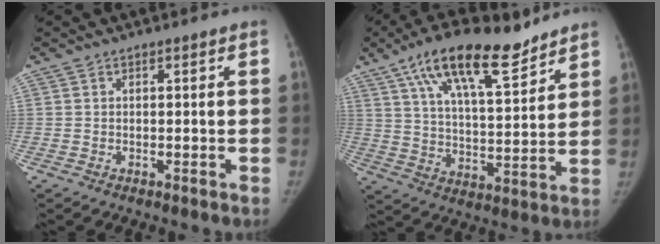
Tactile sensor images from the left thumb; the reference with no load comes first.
{"total": 18.3, "force": [12.2, 6.1, 12.1], "torque": [-0.184, -0.044, 0.211]}